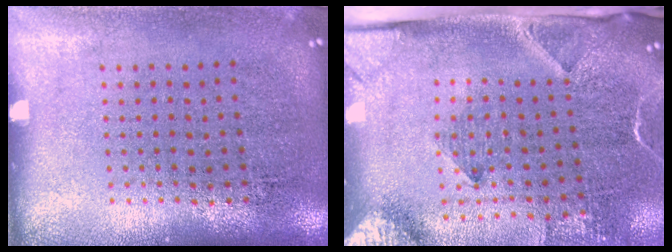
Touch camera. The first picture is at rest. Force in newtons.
{"total": 3.2, "press": 2.2, "slide": 2.3}